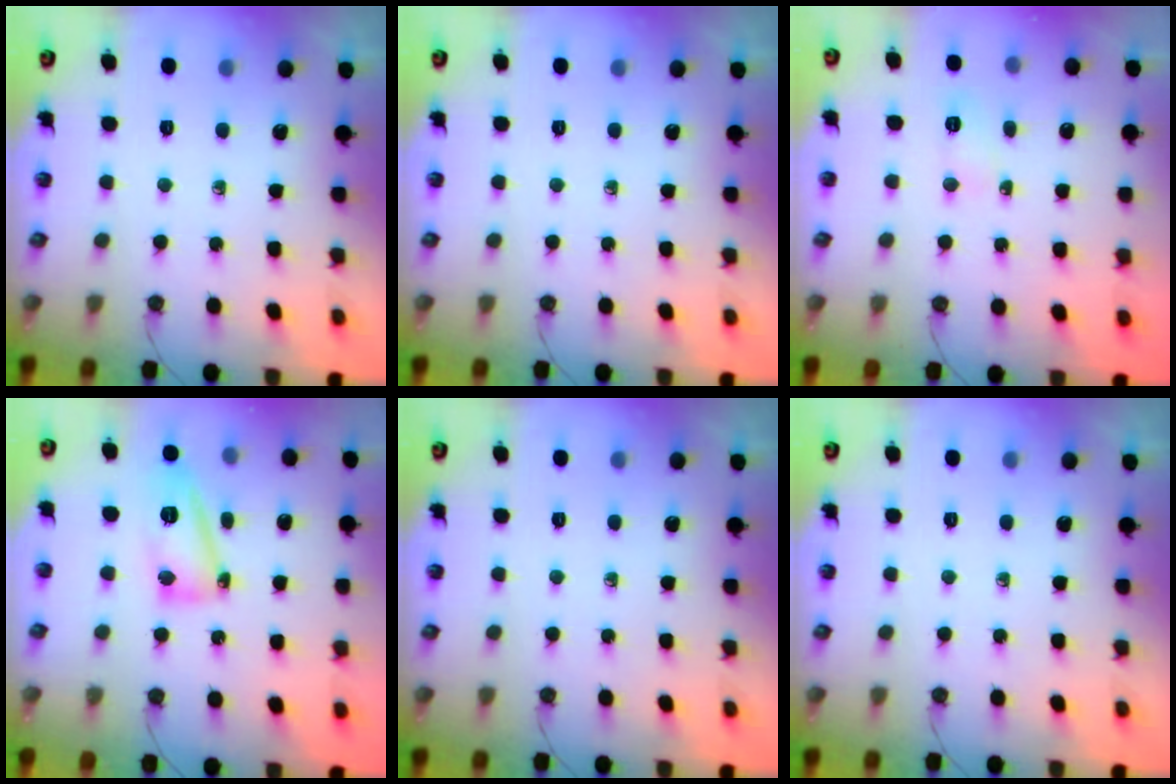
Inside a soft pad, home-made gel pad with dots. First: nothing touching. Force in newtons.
{"total": 0.0}
{"total": 3.7, "press": 3.6, "slide": 0.7}
{"total": 13.0, "press": 13.0, "slide": 1.2}
{"total": 0.0}
{"total": 0.0}